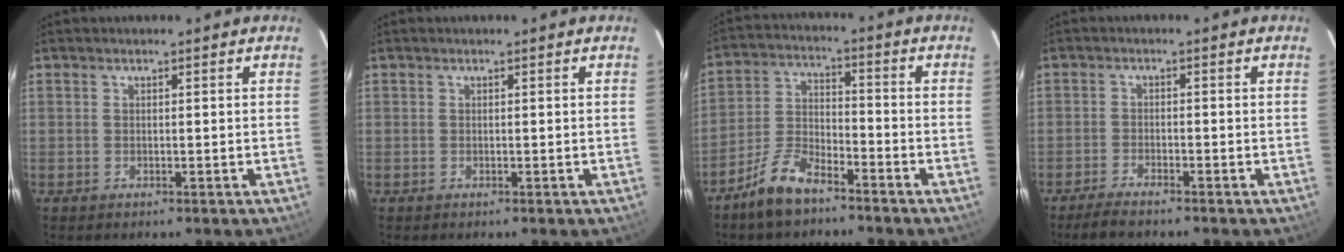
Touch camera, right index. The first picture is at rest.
{"total": 0.0}
{"total": 8.9, "force": [-6.9, 3.1, 4.7], "torque": [-0.108, 0.008, -0.134]}
{"total": 4.3, "force": [-3.8, 0.6, 2.0], "torque": [-0.058, -0.009, -0.072]}